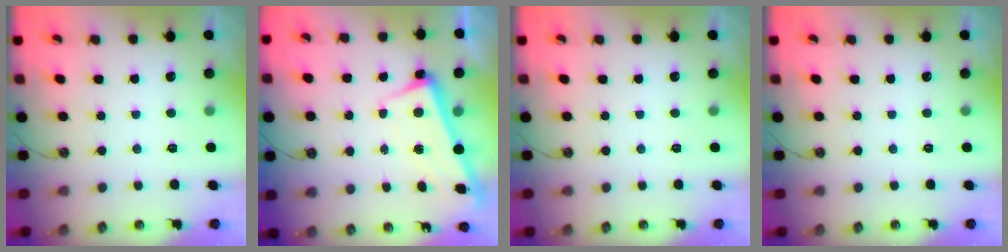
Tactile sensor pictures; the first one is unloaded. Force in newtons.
{"total": 2.3, "press": 2.2, "slide": 0.7}
{"total": 0.0}
{"total": 0.0}